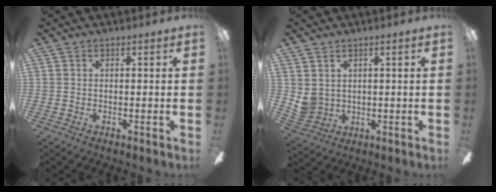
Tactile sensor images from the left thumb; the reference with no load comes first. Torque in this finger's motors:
{"motor_torque": [0.57, 0.71, 0.47, -0.60, 0.00]}